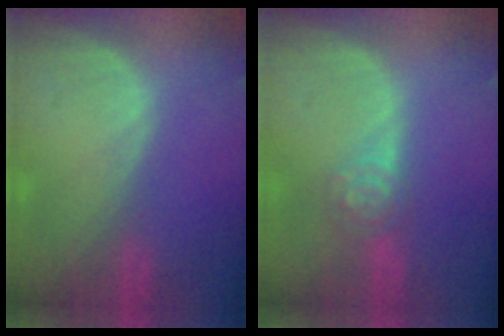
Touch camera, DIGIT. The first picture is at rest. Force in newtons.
{"total": 4.1, "press": 4.0, "slide": 0.8}